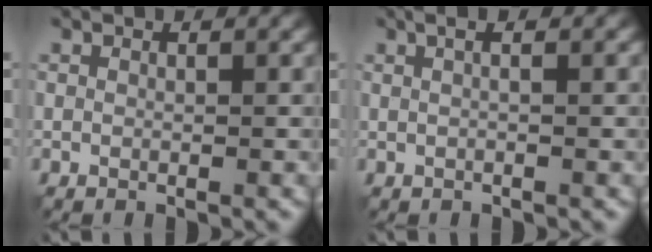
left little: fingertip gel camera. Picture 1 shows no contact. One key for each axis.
{"total": 3.4, "fx": 1.2, "fy": 1.5, "fz": 2.8, "tx": -0.023, "ty": 0.021, "tz": -0.005}